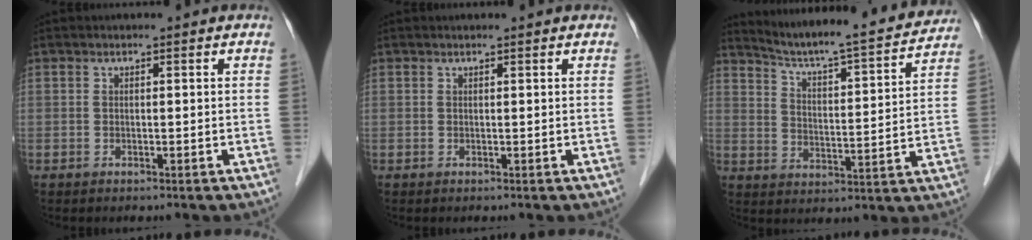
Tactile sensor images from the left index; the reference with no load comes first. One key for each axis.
{"total": 1.2, "fx": 1.2, "fy": 0.0, "fz": 0.3, "tx": -0.009, "ty": 0.009, "tz": 0.015}
{"total": 17.5, "fx": 16.5, "fy": 0.7, "fz": 6.0, "tx": -0.101, "ty": -0.023, "tz": 0.230}